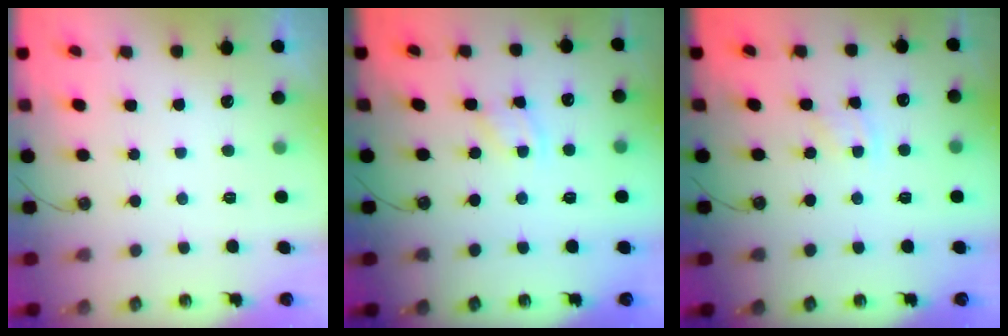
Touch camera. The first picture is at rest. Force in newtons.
{"total": 3.9, "press": 3.8, "slide": 0.5}
{"total": 4.6, "press": 4.6, "slide": 0.5}